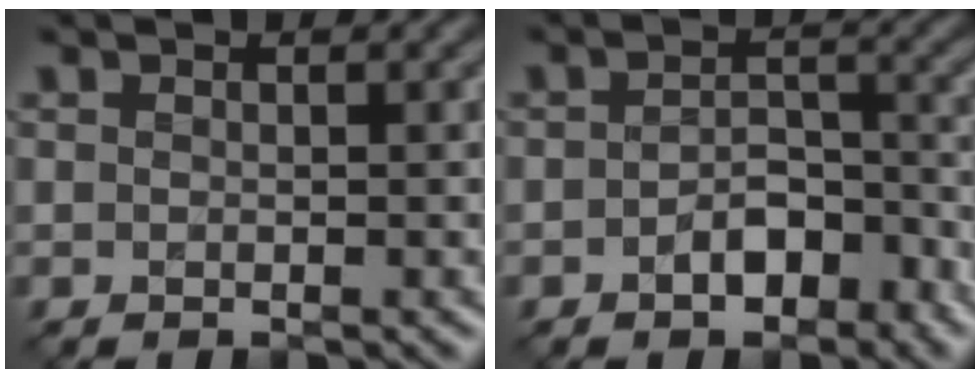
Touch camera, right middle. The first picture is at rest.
{"total": 3.5, "force": [-1.9, 1.9, 2.2], "torque": [-0.034, 0.009, -0.030]}